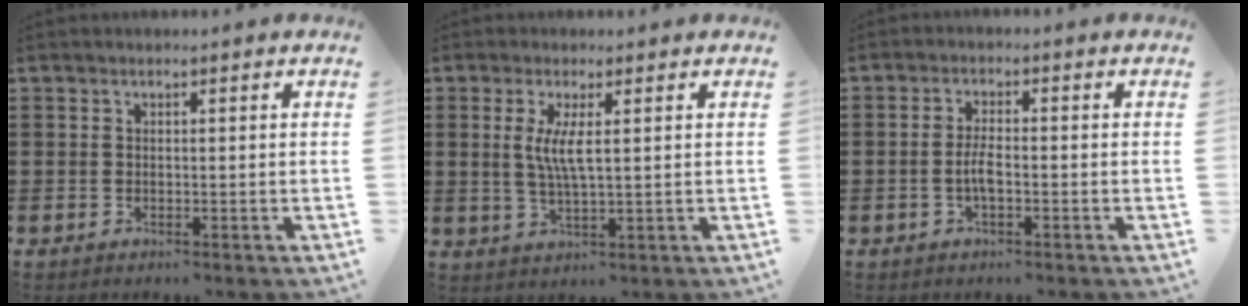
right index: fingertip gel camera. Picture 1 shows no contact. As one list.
[{"total": 4.6, "force": [0.9, 0.7, 4.5], "torque": [-0.088, -0.001, 0.013]}, {"total": 3.2, "force": [-0.9, 0.6, 3.0], "torque": [-0.070, -0.006, -0.021]}]